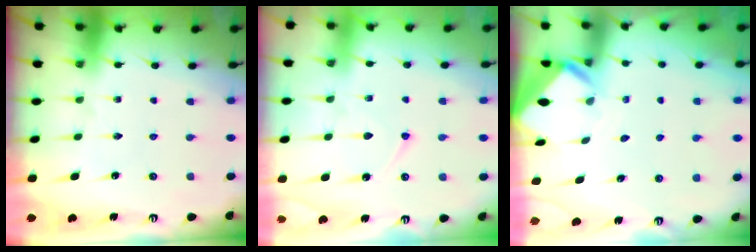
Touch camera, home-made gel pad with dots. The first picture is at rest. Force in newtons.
{"total": 7.0, "press": 7.0, "slide": 0.7}
{"total": 2.7, "press": 2.7, "slide": 0.2}